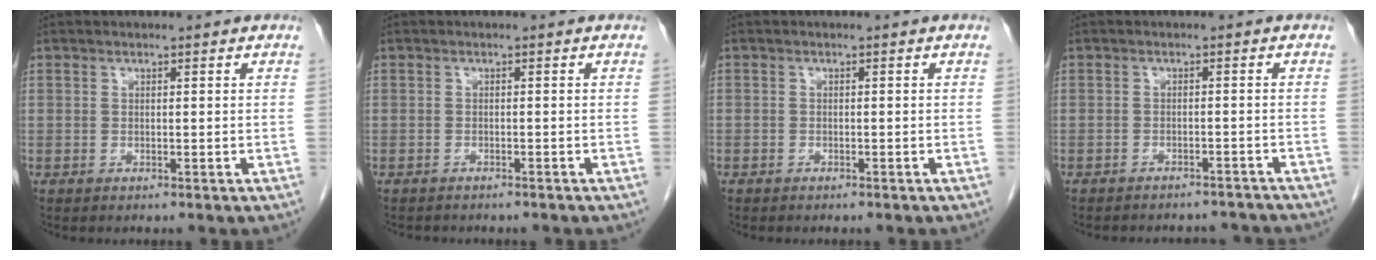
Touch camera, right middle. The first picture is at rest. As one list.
[{"total": 4.1, "force": [-3.7, 1.2, 1.4], "torque": [-0.021, -0.002, -0.044]}, {"total": 1.0, "force": [-0.8, 0.6, 0.1], "torque": [-0.004, 0.004, -0.012]}, {"total": 9.4, "force": [-8.8, 2.8, 1.6], "torque": [-0.027, 0.016, -0.092]}]